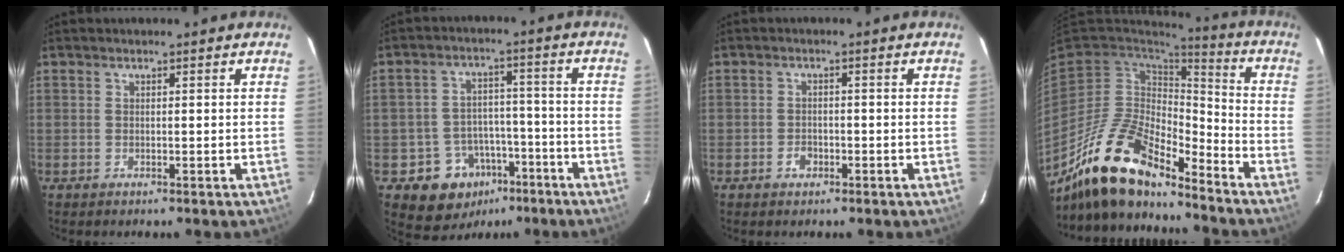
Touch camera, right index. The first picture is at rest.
{"total": 10.6, "force": [-6.1, 8.3, 2.6], "torque": [-0.060, 0.034, -0.070]}
{"total": 2.2, "force": [-1.1, 1.6, 0.8], "torque": [-0.015, 0.003, -0.017]}
{"total": 18.2, "force": [-14.5, 5.6, 9.5], "torque": [-0.198, -0.016, -0.274]}